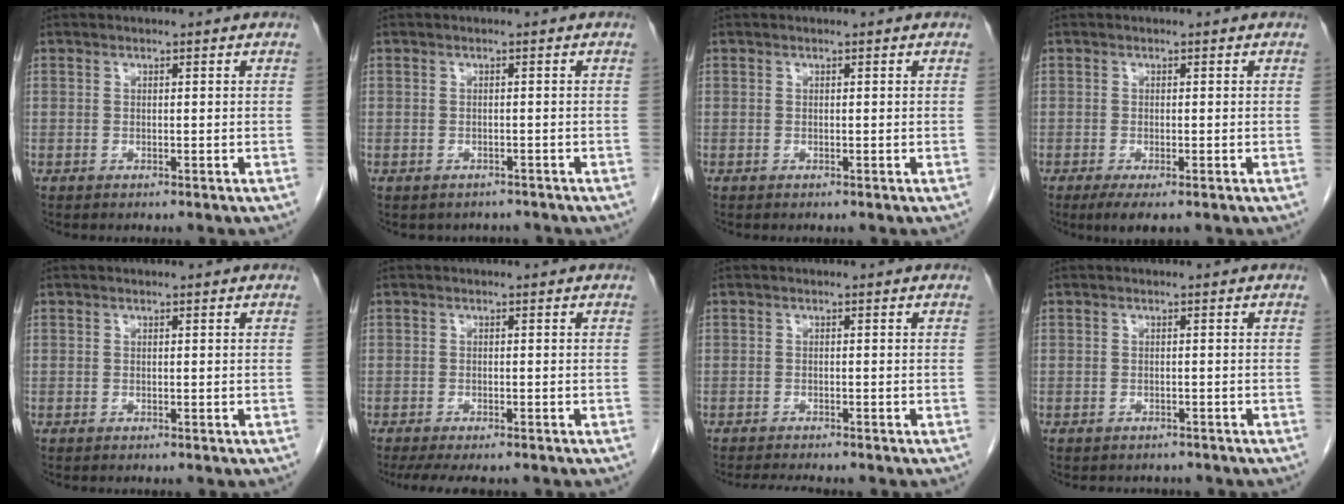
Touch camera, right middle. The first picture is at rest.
{"total": 3.0, "force": [-2.6, 1.5, 0.1], "torque": [-0.005, 0.004, -0.033]}
{"total": 0.0}
{"total": 3.4, "force": [-2.2, 0.8, 2.6], "torque": [-0.041, -0.010, -0.032]}
{"total": 0.0}
{"total": 7.6, "force": [-6.3, 2.0, 3.7], "torque": [-0.050, -0.012, -0.092]}
{"total": 4.5, "force": [-4.1, 0.5, 1.8], "torque": [-0.025, -0.011, -0.060]}
{"total": 3.3, "force": [-2.9, 1.5, 0.4], "torque": [-0.011, 0.001, -0.037]}